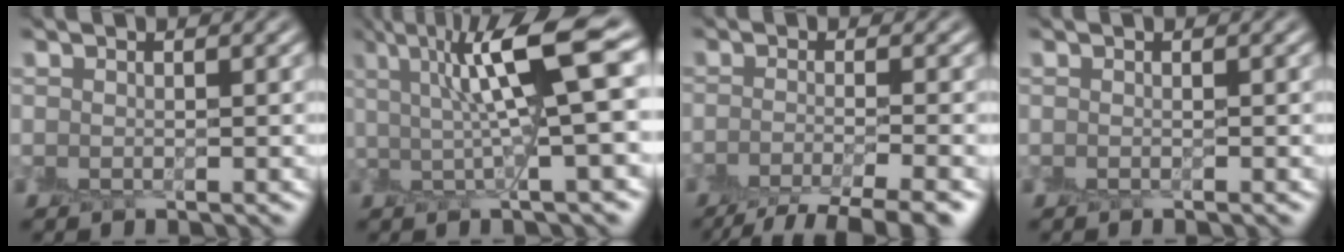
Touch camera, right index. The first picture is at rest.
{"total": 8.3, "force": [2.6, 1.3, 7.8], "torque": [-0.114, 0.009, 0.042]}
{"total": 5.8, "force": [-4.1, 1.2, 3.9], "torque": [-0.048, -0.005, -0.075]}
{"total": 0.0}